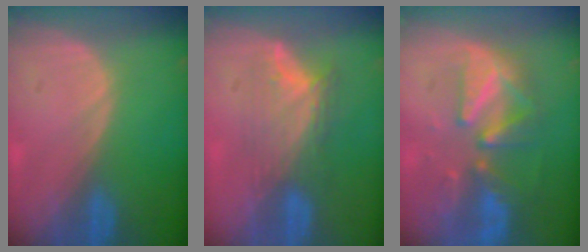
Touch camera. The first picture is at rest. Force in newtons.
{"total": 7.4, "press": 6.6, "slide": 3.4}
{"total": 9.0, "press": 8.4, "slide": 3.3}